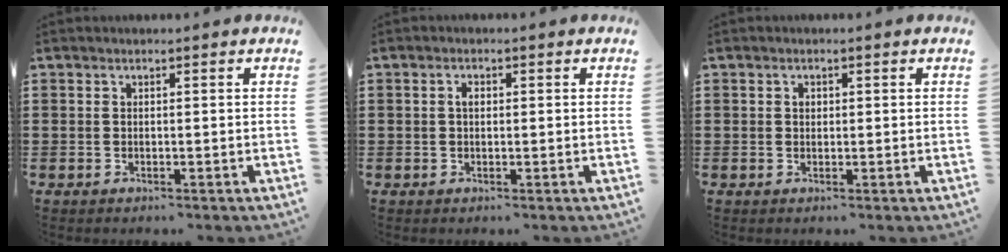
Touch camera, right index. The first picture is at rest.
{"total": 1.2, "force": [0.2, 0.7, 1.0], "torque": [-0.021, 0.005, 0.002]}
{"total": 0.8, "force": [0.3, 0.6, 0.4], "torque": [-0.010, 0.004, 0.005]}